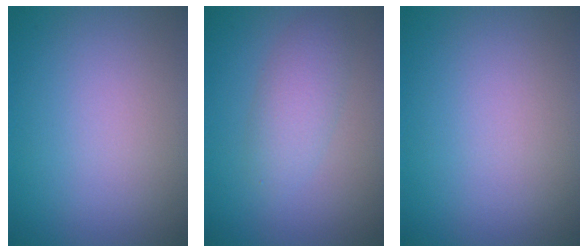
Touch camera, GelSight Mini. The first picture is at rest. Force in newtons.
{"total": 2.8, "press": 2.8, "slide": 0.1}
{"total": 0.0}